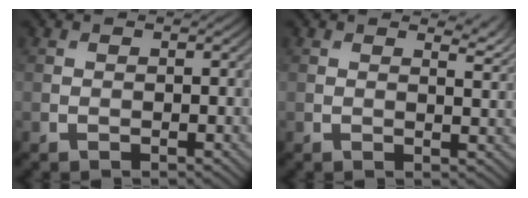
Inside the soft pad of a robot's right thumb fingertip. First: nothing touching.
{"total": 2.6, "force": [2.0, 0.6, 1.6], "torque": [-0.022, -0.009, 0.032]}